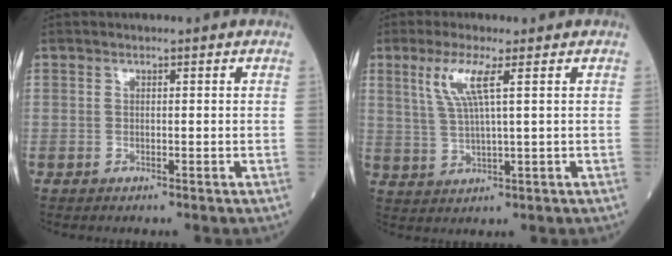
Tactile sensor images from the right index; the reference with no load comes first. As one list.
[{"total": 5.8, "force": [2.5, 0.1, 5.3], "torque": [-0.115, 0.002, 0.053]}]